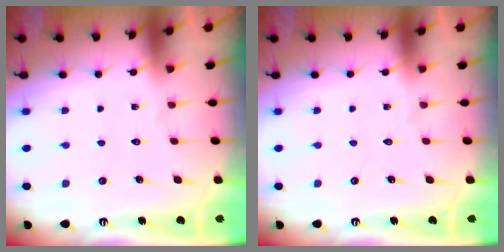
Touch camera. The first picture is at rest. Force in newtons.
{"total": 0.0}